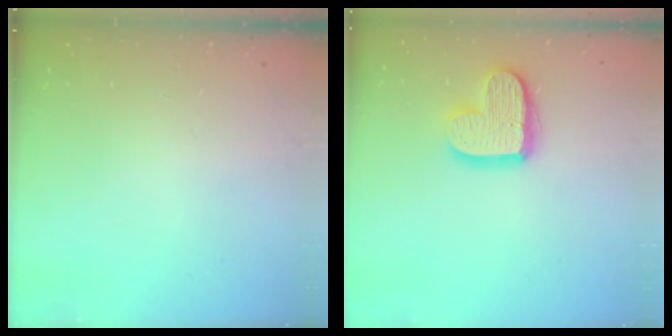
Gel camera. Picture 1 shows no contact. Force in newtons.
{"total": 14.2, "press": 14.2, "slide": 1.1}